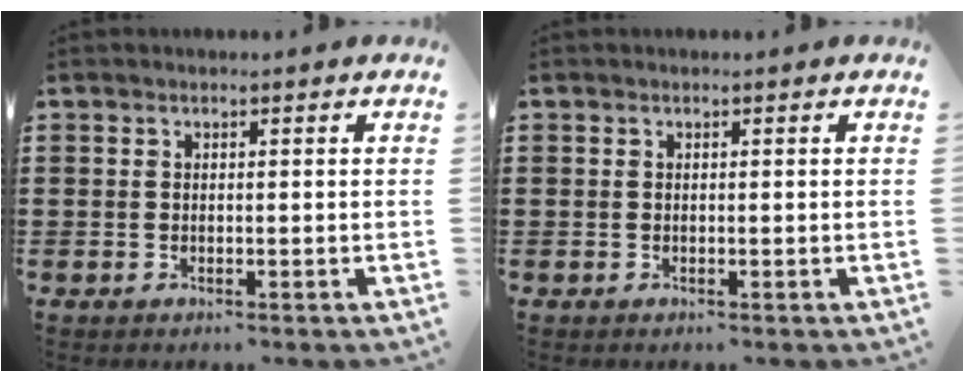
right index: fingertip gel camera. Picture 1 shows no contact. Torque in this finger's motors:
{"motor_torque": [0.00, 0.00, 0.00, 0.00]}